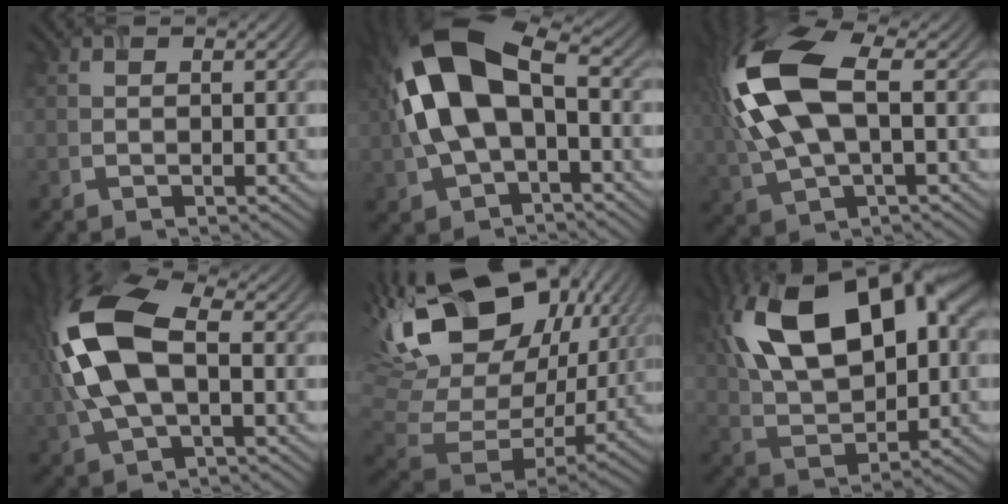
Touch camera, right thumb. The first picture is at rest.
{"total": 14.6, "force": [0.8, 8.4, 12.0], "torque": [-0.268, 0.015, 0.013]}
{"total": 14.7, "force": [1.9, 7.3, 12.6], "torque": [-0.315, 0.001, 0.035]}
{"total": 13.5, "force": [0.6, 7.1, 11.5], "torque": [-0.289, 0.015, 0.009]}
{"total": 20.7, "force": [9.4, 12.7, 13.4], "torque": [-0.287, 0.028, 0.170]}
{"total": 18.3, "force": [5.8, 10.2, 14.0], "torque": [-0.281, 0.025, 0.098]}